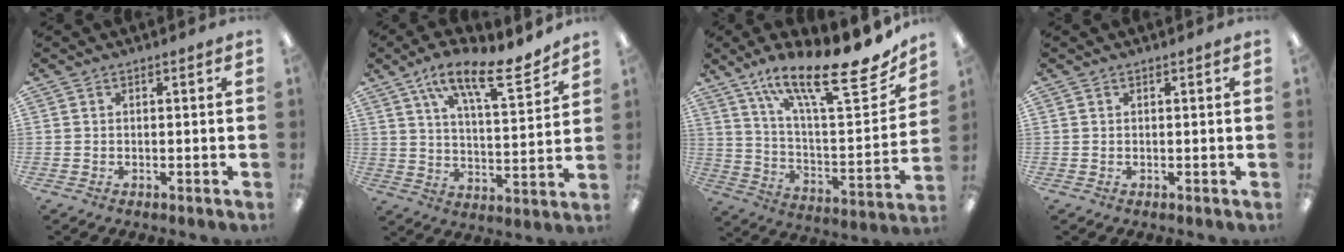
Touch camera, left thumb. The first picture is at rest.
{"total": 15.4, "force": [11.1, 4.8, 9.6], "torque": [-0.150, -0.058, 0.182]}
{"total": 23.1, "force": [16.4, 5.8, 15.1], "torque": [-0.233, -0.108, 0.267]}
{"total": 0.0}